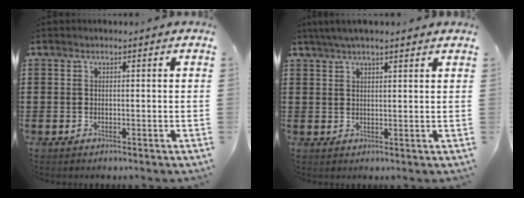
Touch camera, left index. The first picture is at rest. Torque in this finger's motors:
{"motor_torque": [1.50, -0.64, 0.32, 0.16]}